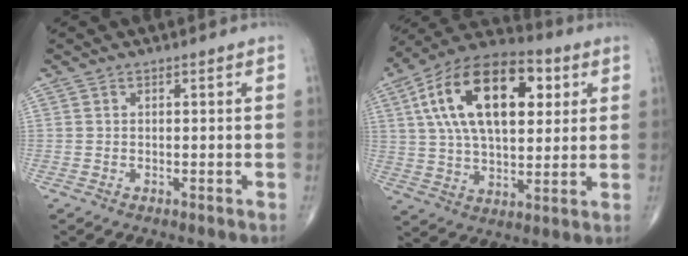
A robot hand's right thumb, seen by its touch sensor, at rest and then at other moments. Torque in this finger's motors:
{"motor_torque": [-0.61, 1.68, 2.00, 0.77, 0.24]}